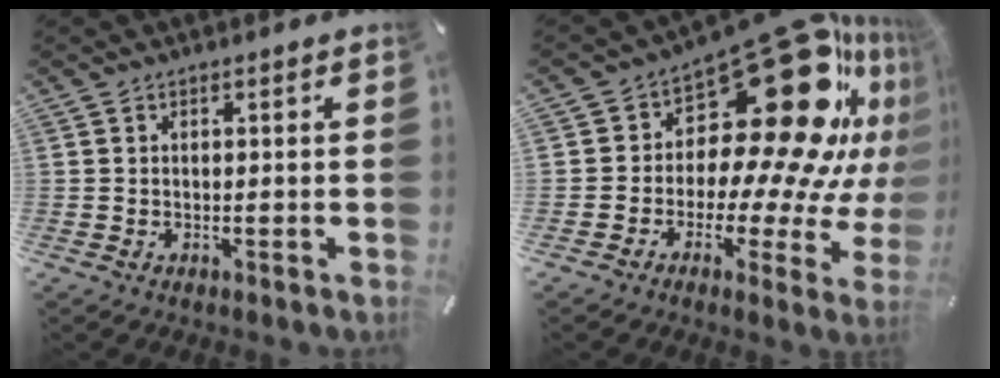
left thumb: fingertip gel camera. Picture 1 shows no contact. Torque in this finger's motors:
{"motor_torque": [2.15, 2.14, 0.83, 0.34, 0.12]}